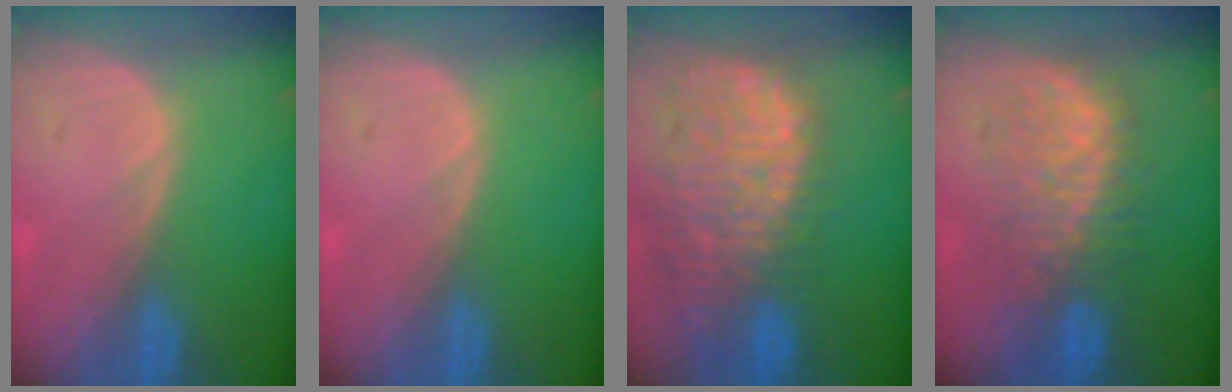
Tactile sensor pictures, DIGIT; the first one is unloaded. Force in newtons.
{"total": 0.0}
{"total": 14.4, "press": 11.9, "slide": 8.2}
{"total": 8.7, "press": 8.6, "slide": 1.6}